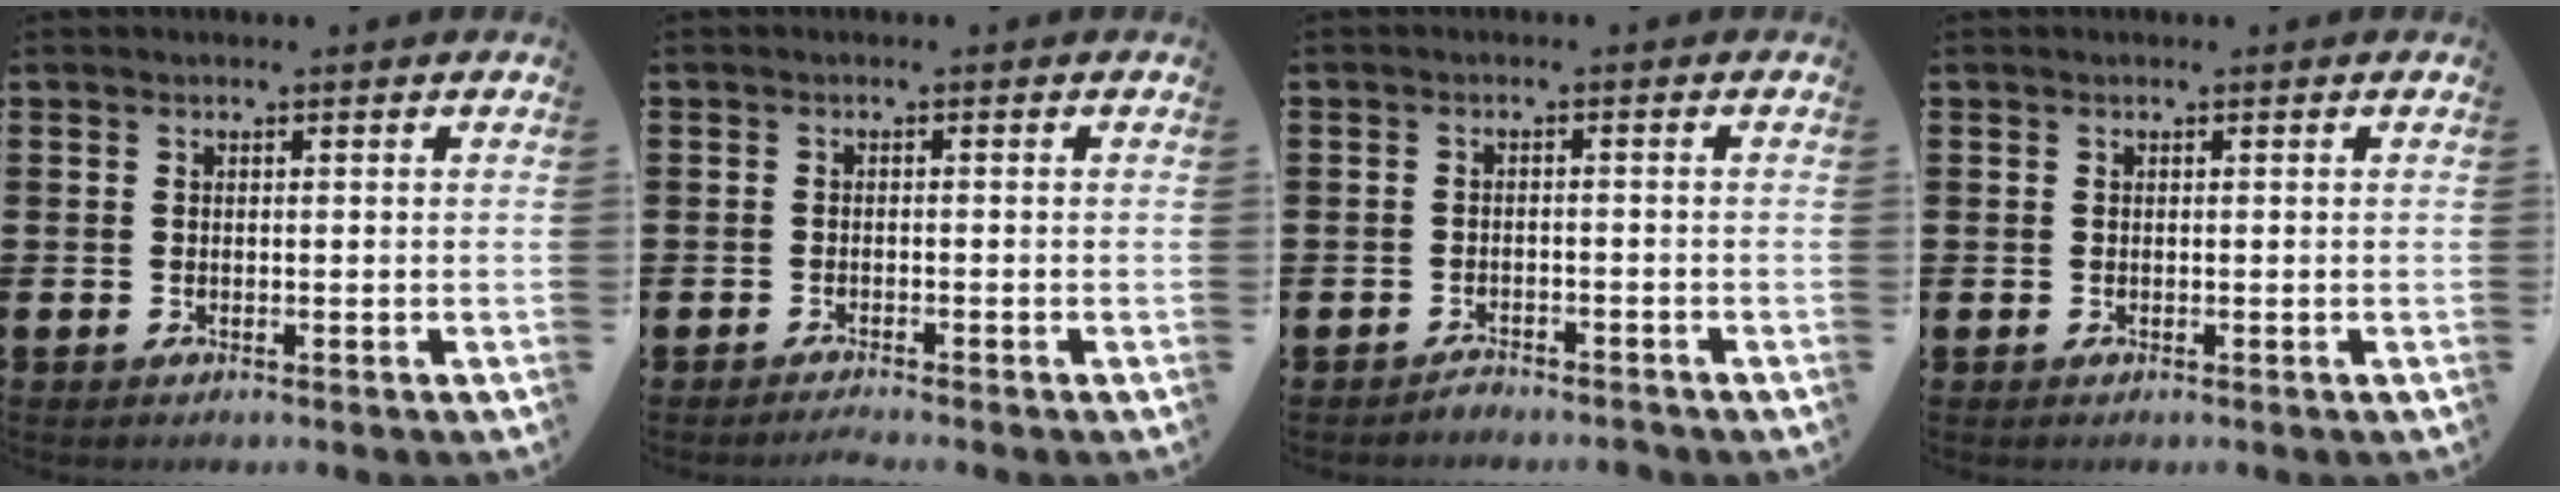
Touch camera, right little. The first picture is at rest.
{"total": 0.9, "force": [-0.9, -0.1, 0.3], "torque": [-0.006, -0.003, -0.017]}
{"total": 1.5, "force": [-1.5, 0.2, 0.0], "torque": [-0.004, 0.004, -0.032]}
{"total": 0.0}